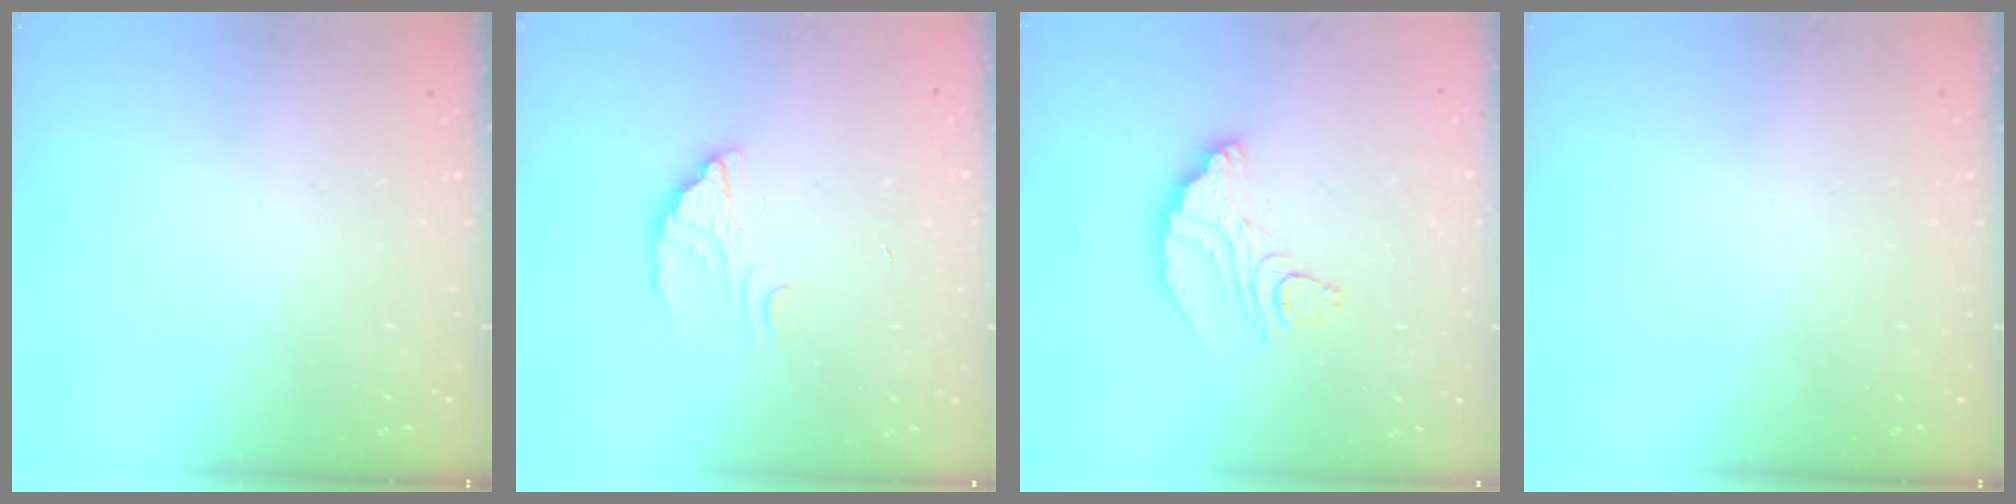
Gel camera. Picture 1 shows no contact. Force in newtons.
{"total": 2.4, "press": 2.4, "slide": 0.0}
{"total": 11.5, "press": 11.4, "slide": 0.9}
{"total": 0.0}